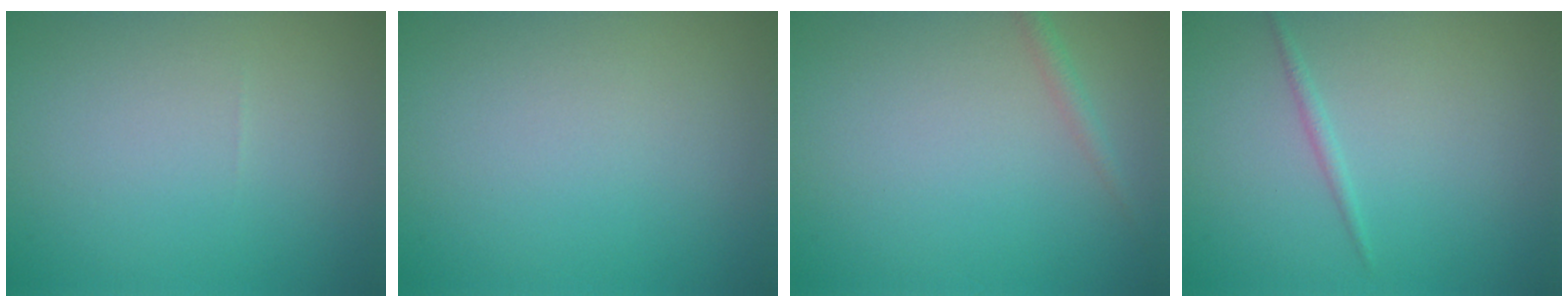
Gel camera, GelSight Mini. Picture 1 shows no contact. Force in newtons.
{"total": 0.0}
{"total": 1.1, "press": 1.1, "slide": 0.0}
{"total": 0.8, "press": 0.8, "slide": 0.0}